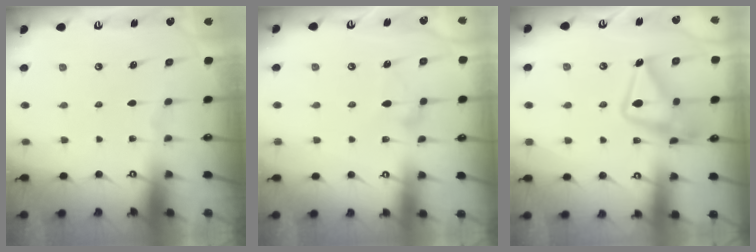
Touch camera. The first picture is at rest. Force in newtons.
{"total": 7.8, "press": 7.8, "slide": 0.4}
{"total": 17.7, "press": 17.6, "slide": 1.2}